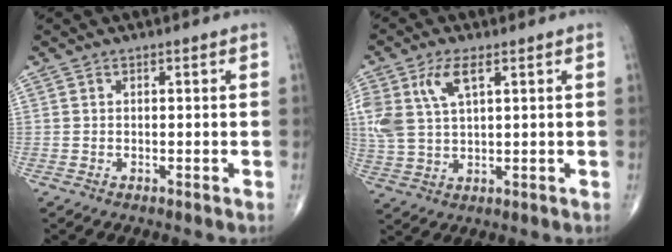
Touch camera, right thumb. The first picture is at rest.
{"total": 9.0, "force": [3.7, 4.0, 7.1], "torque": [-0.163, -0.001, 0.078]}